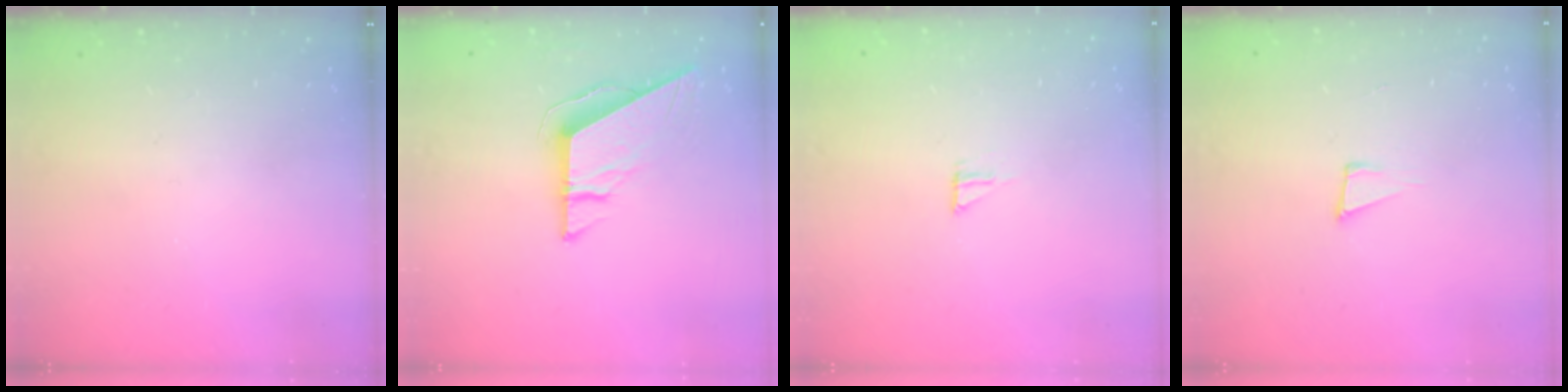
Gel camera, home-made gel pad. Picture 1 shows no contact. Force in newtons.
{"total": 9.0, "press": 9.0, "slide": 0.4}
{"total": 5.1, "press": 5.1, "slide": 0.4}
{"total": 4.0, "press": 2.5, "slide": 3.1}